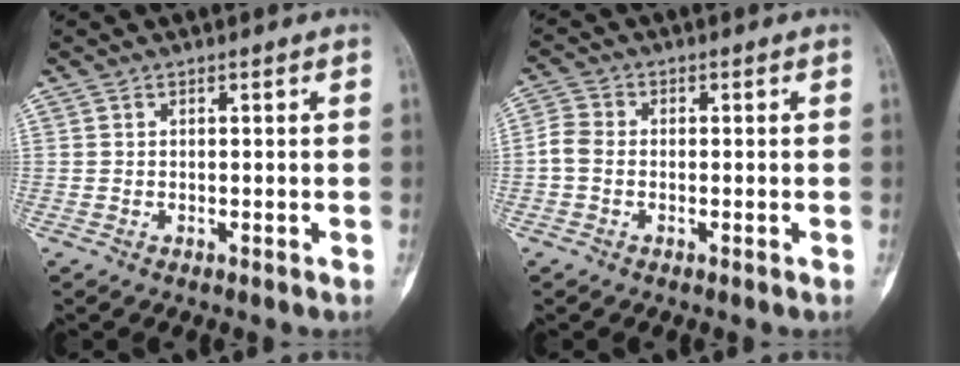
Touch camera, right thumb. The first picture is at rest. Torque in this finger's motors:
{"motor_torque": [0.45, -0.73, -0.32, -0.58, 0.01]}